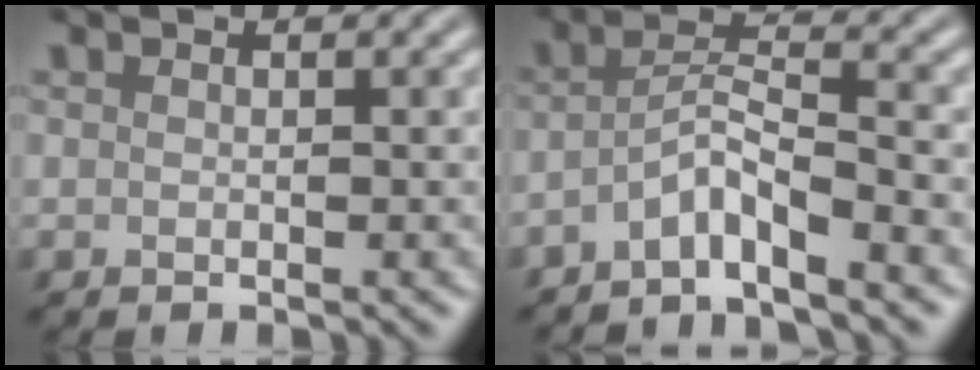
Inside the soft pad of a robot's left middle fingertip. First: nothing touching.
{"total": 3.5, "force": [-2.4, 0.4, 2.5], "torque": [-0.048, 0.010, -0.058]}